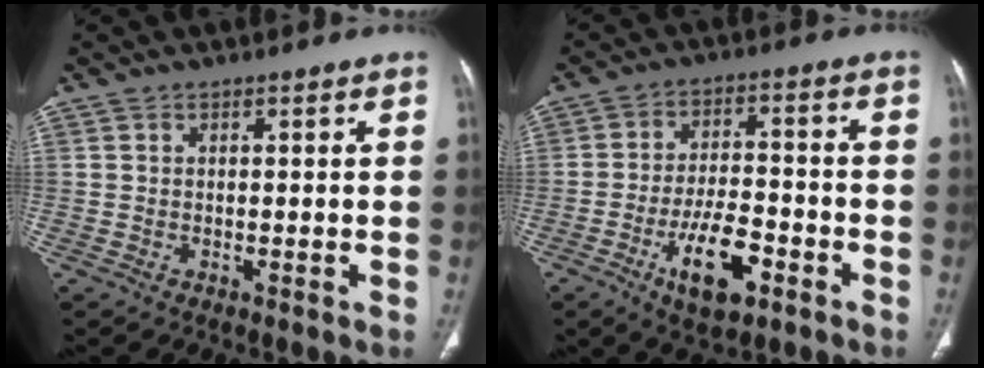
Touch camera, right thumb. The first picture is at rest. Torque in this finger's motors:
{"motor_torque": [2.08, 0.96, 1.14, -1.36, 0.38]}